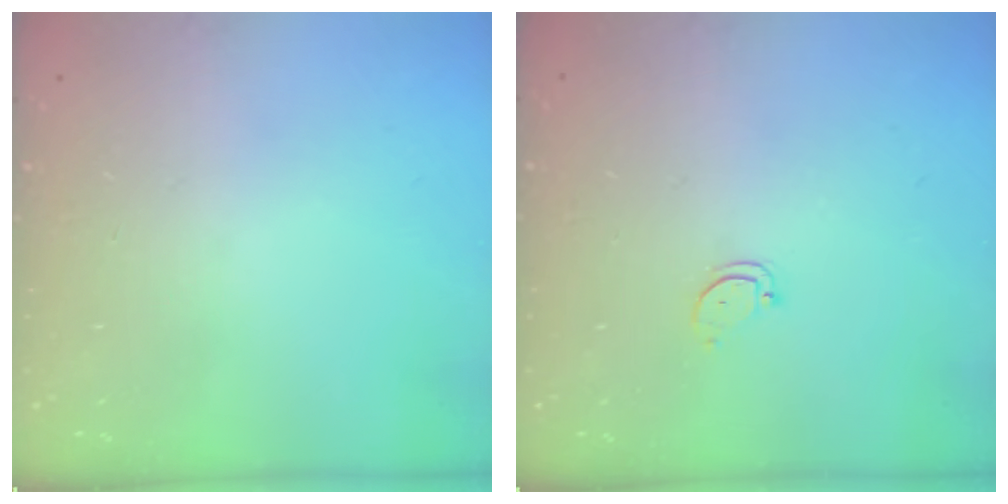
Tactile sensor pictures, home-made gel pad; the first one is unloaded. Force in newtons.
{"total": 2.9, "press": 2.9, "slide": 0.2}